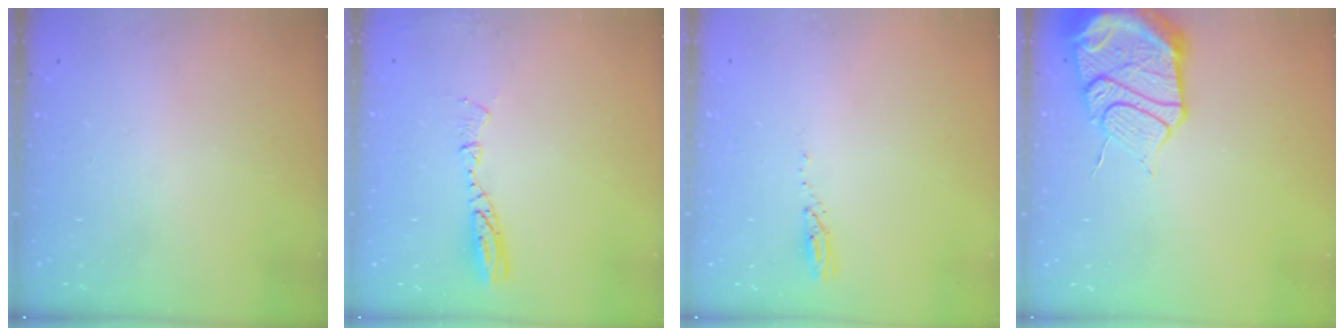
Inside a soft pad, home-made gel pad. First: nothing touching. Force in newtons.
{"total": 8.0, "press": 8.0, "slide": 0.7}
{"total": 3.0, "press": 2.9, "slide": 0.3}
{"total": 17.2, "press": 17.1, "slide": 1.7}